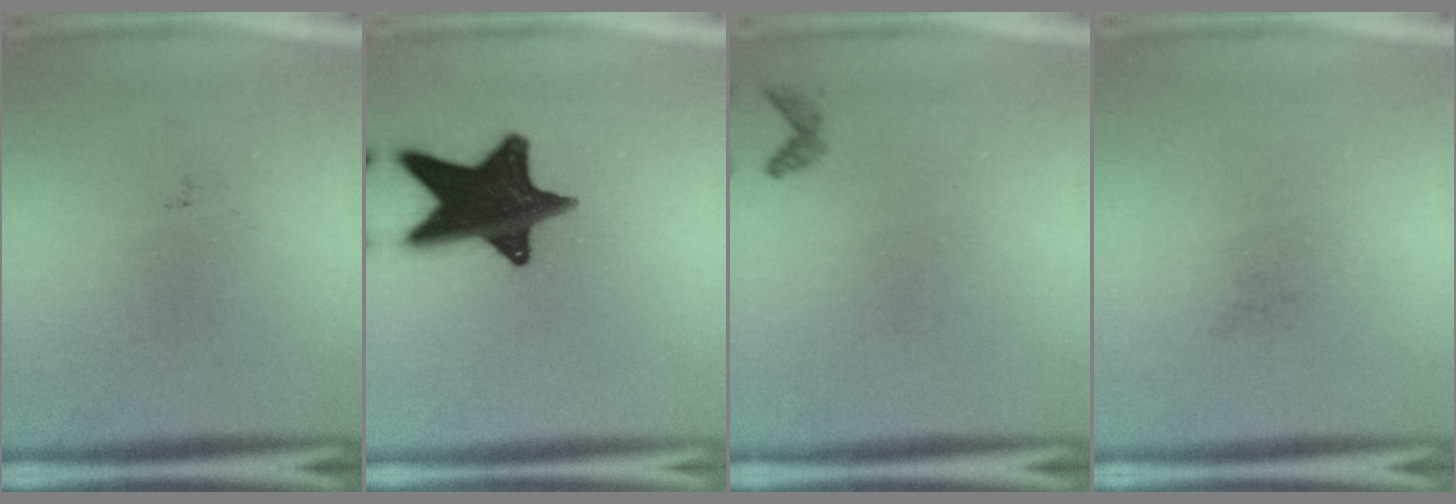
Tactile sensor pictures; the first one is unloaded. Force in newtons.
{"total": 17.8}
{"total": 0.7}
{"total": 0.0}